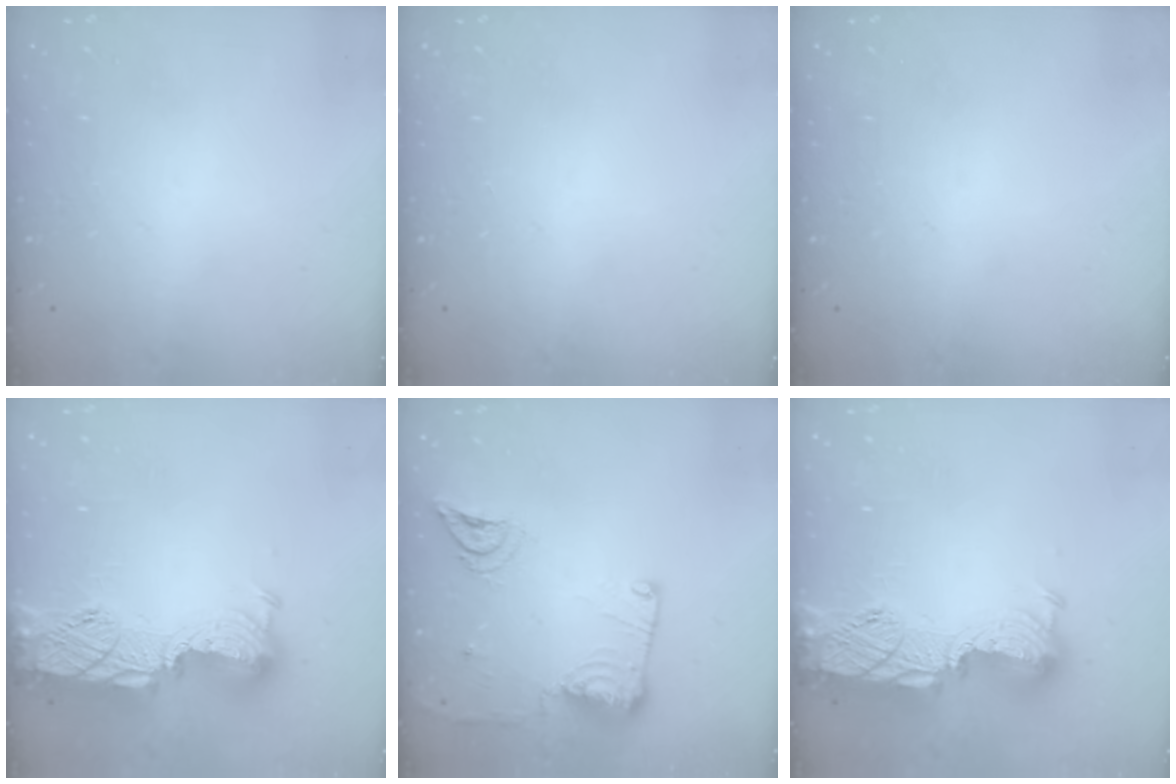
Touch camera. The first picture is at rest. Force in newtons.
{"total": 0.0}
{"total": 0.0}
{"total": 19.3, "press": 19.2, "slide": 1.1}
{"total": 13.5, "press": 13.4, "slide": 1.7}
{"total": 19.3, "press": 19.2, "slide": 1.1}